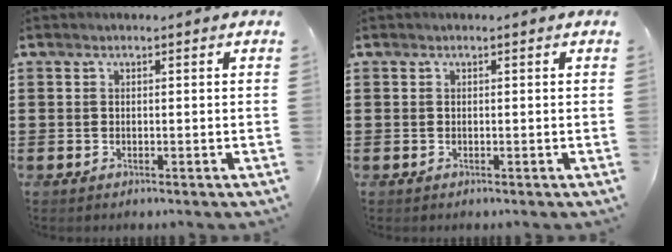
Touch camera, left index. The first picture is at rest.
{"total": 0.0}